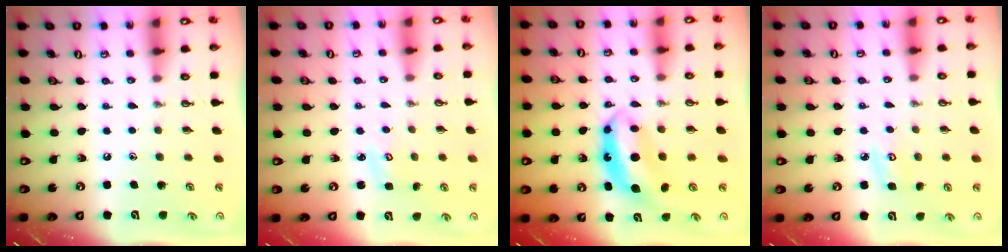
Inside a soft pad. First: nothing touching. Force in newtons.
{"total": 2.6, "press": 2.6, "slide": 0.3}
{"total": 7.6, "press": 7.6, "slide": 0.8}
{"total": 5.2, "press": 5.2, "slide": 0.4}